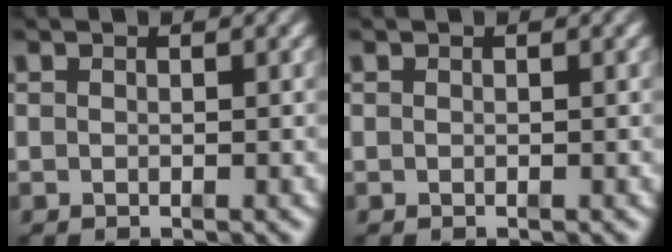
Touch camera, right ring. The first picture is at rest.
{"total": 0.0}